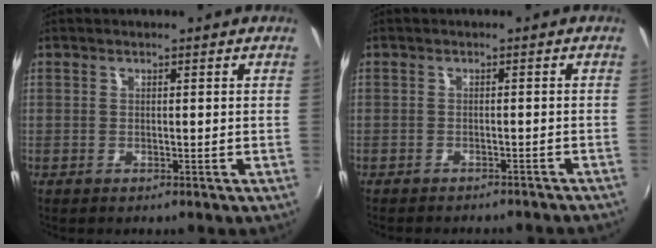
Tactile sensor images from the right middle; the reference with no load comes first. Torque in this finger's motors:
{"motor_torque": [0.64, -0.79, 0.11, 0.04]}